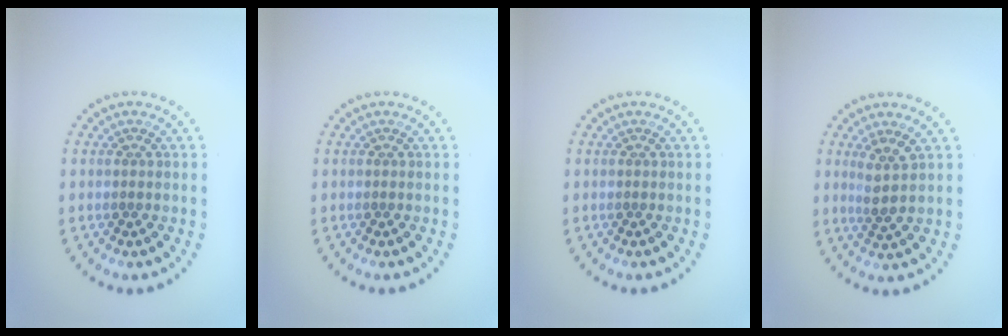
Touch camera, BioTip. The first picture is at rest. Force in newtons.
{"total": 0.0}
{"total": 0.0}
{"total": 2.0, "press": 1.6, "slide": 1.2}